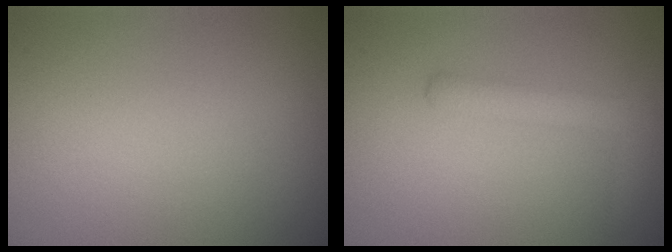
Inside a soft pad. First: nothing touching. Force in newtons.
{"total": 2.5, "press": 2.5, "slide": 0.0}